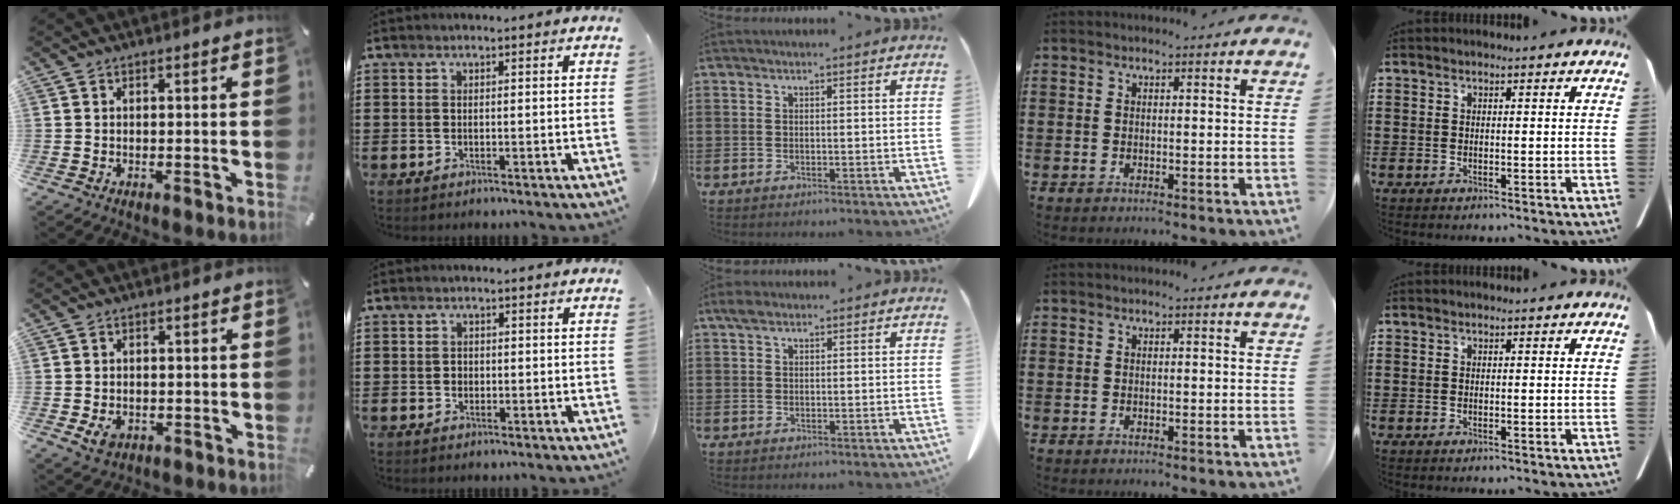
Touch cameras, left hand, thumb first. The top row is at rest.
{"thumb": {"total": 3.3, "force": [-0.9, 2.7, 1.8], "torque": [-0.034, -0.004, -0.019]}, "index": {"total": 0.9, "force": [-0.1, 0.8, 0.4], "torque": [-0.010, 0.005, -0.002]}, "middle": {"total": 1.4, "force": [0.6, 0.9, 0.8], "torque": [-0.021, 0.006, 0.011]}}